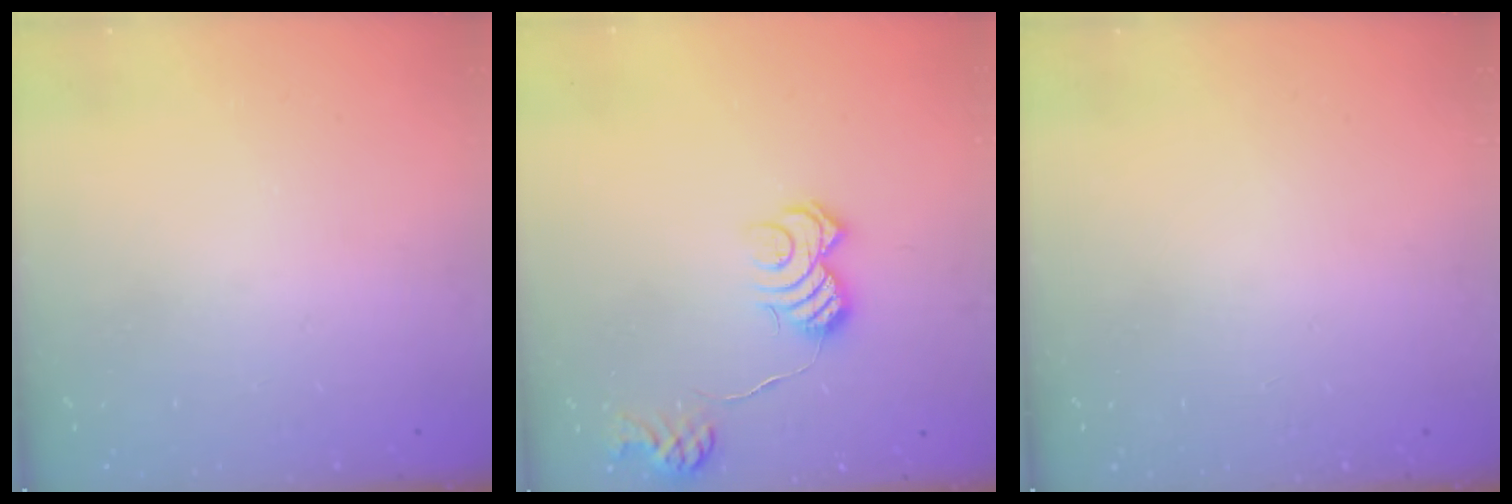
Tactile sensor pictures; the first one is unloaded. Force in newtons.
{"total": 11.1, "press": 11.0, "slide": 1.0}
{"total": 0.0}